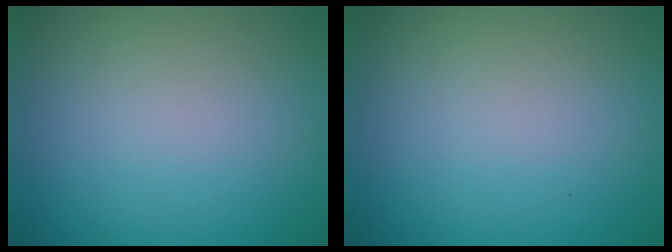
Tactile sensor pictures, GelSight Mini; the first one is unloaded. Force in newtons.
{"total": 0.0}